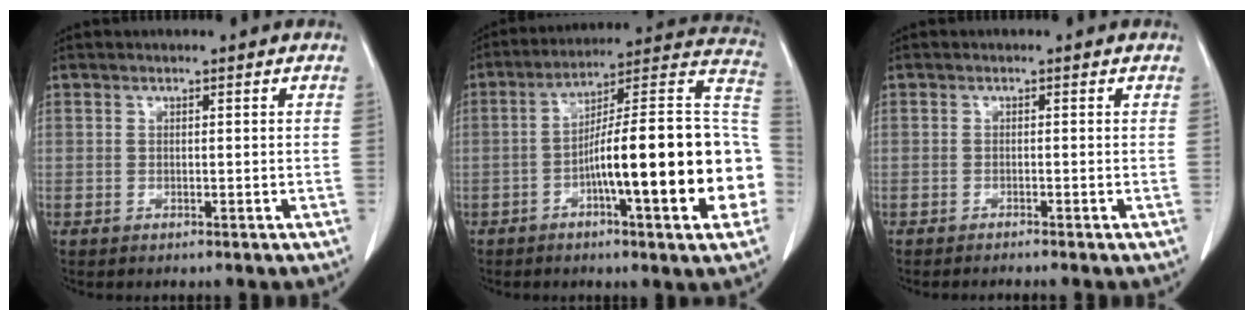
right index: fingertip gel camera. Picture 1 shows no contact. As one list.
[{"total": 23.1, "force": [-5.2, 2.7, 22.4], "torque": [-0.244, 0.031, -0.073]}, {"total": 2.0, "force": [-1.7, -0.4, 0.9], "torque": [-0.005, 0.003, -0.025]}]